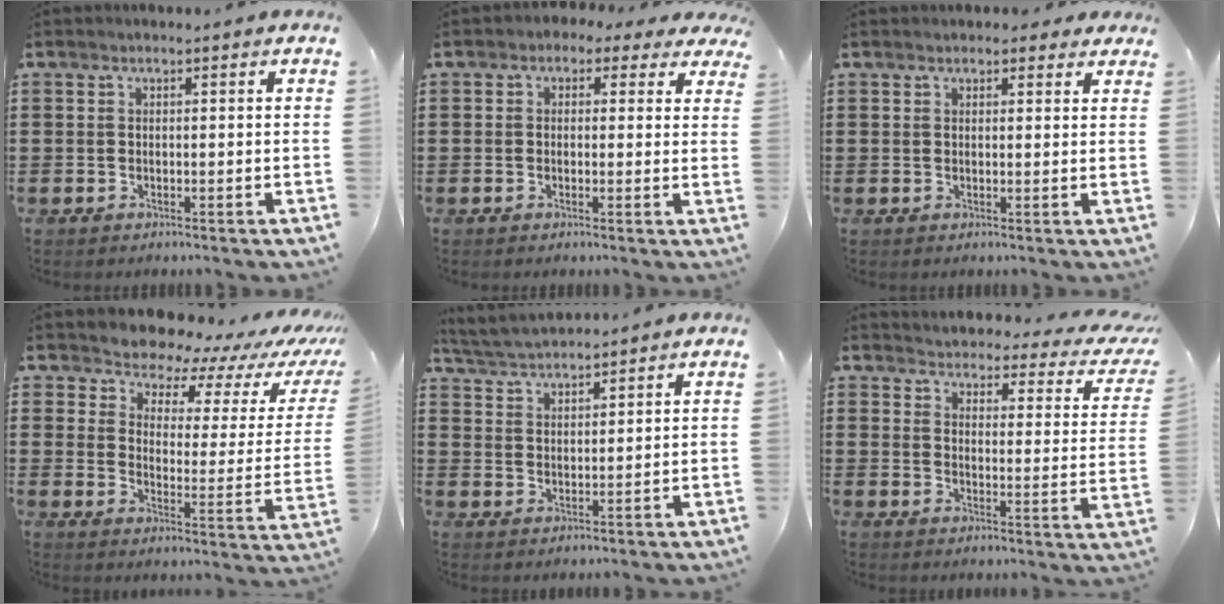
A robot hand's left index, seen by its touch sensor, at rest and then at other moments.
{"total": 1.7, "force": [0.3, 1.5, 0.8], "torque": [-0.024, 0.011, 0.003]}
{"total": 1.8, "force": [1.6, 0.8, 0.4], "torque": [-0.004, 0.003, 0.028]}
{"total": 6.7, "force": [6.4, 1.8, 0.5], "torque": [-0.035, -0.059, 0.108]}
{"total": 3.8, "force": [3.7, 0.2, 0.4], "torque": [-0.024, -0.012, 0.067]}
{"total": 2.6, "force": [2.5, 0.2, 0.6], "torque": [-0.033, -0.029, 0.034]}